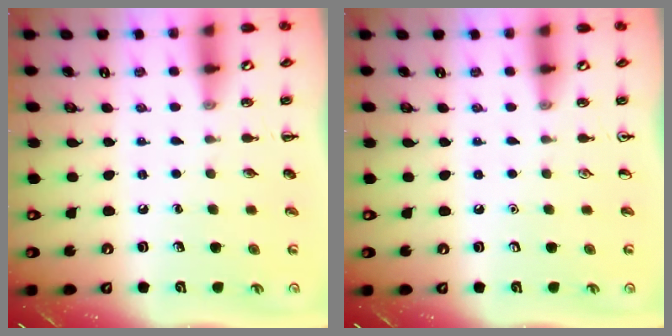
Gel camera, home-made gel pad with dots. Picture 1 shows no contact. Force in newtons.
{"total": 0.0}